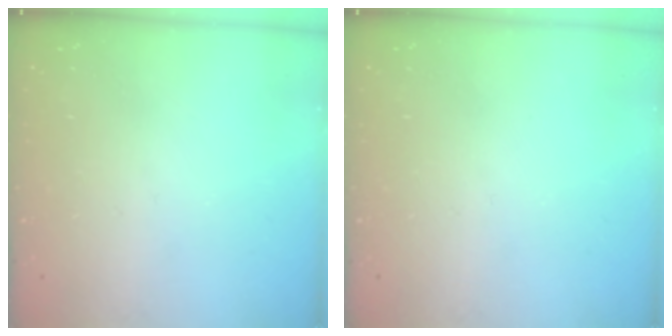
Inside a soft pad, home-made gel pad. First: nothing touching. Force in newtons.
{"total": 0.0}